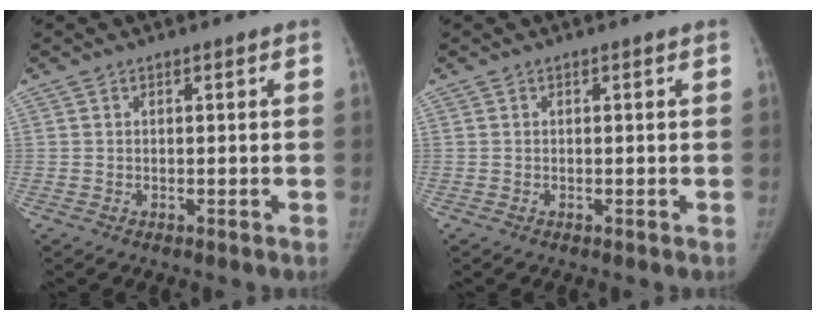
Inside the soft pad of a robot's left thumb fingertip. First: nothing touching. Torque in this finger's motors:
{"motor_torque": [-0.19, -0.03, -0.08, 0.18, -0.03]}